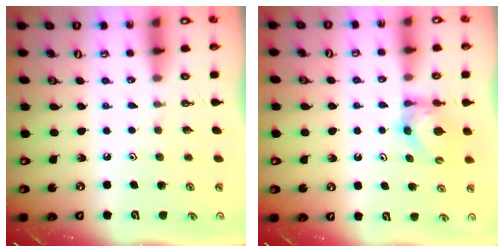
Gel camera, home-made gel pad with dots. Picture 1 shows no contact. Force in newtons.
{"total": 6.0, "press": 6.0, "slide": 0.2}